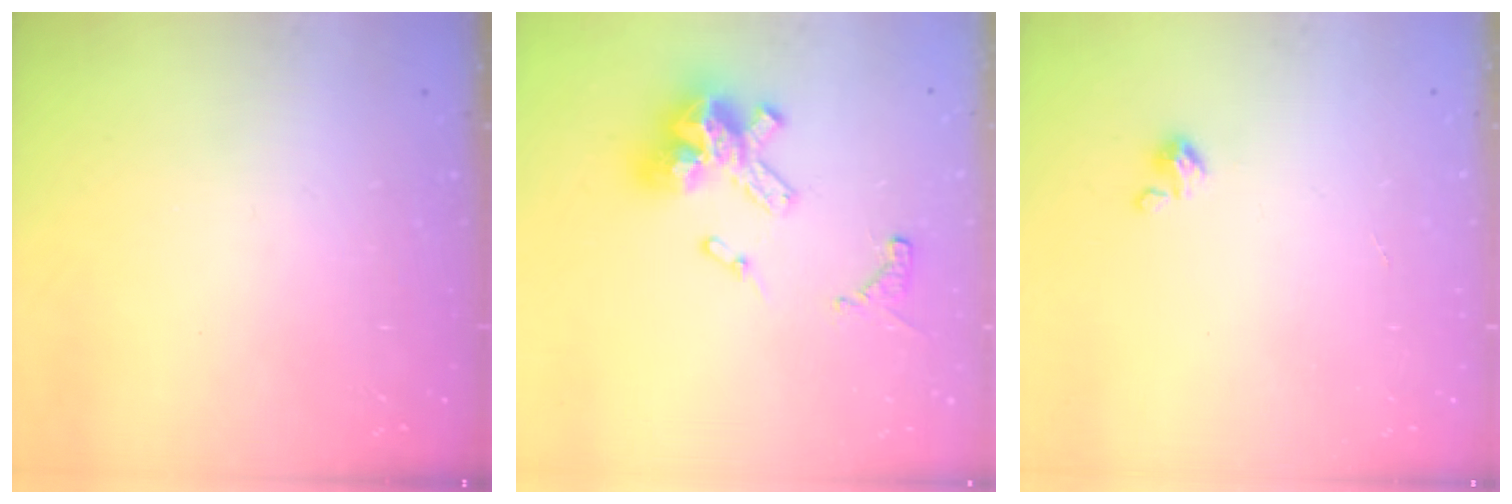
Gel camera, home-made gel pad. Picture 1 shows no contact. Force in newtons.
{"total": 16.3, "press": 16.1, "slide": 2.3}
{"total": 2.5, "press": 2.5, "slide": 0.3}